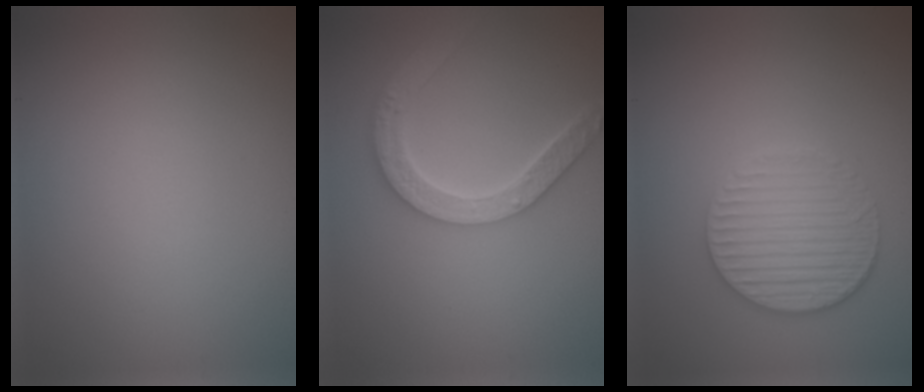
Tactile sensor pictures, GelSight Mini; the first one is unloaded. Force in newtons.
{"total": 4.7, "press": 4.2, "slide": 2.1}
{"total": 3.4, "press": 3.2, "slide": 1.1}